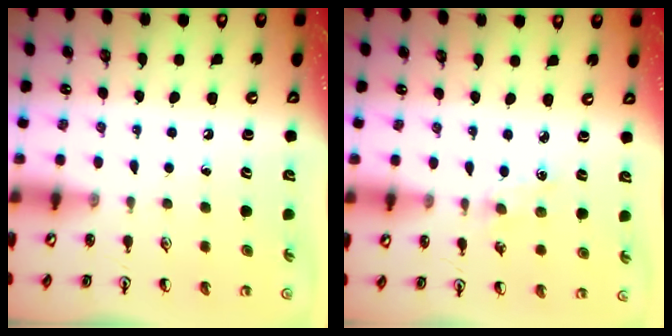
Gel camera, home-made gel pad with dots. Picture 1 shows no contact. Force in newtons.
{"total": 2.8, "press": 2.8, "slide": 0.4}